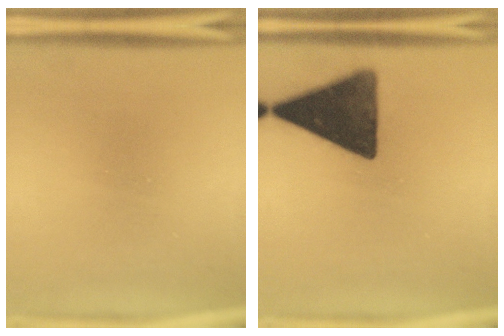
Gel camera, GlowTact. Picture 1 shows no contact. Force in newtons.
{"total": 14.0}